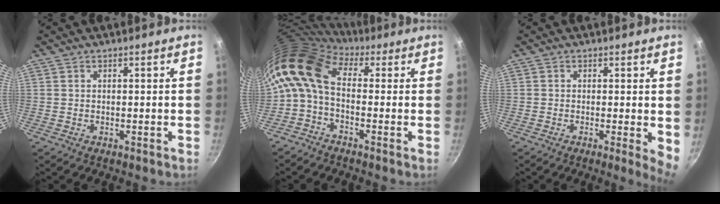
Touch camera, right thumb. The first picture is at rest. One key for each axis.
{"total": 10.1, "fx": 0.3, "fy": 6.3, "fz": 7.8, "tx": -0.152, "ty": 0.028, "tz": -0.018}
{"total": 4.0, "fx": -0.1, "fy": 1.0, "fz": 3.8, "tx": -0.047, "ty": -0.009, "tz": -0.004}